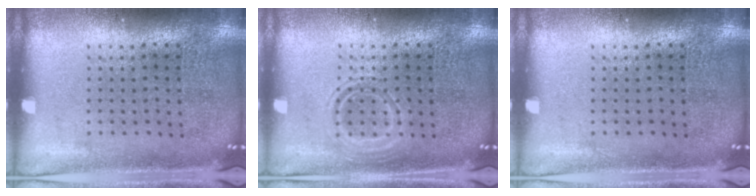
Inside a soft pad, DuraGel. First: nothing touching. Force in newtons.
{"total": 1.7, "press": 1.7, "slide": 0.2}
{"total": 0.0}